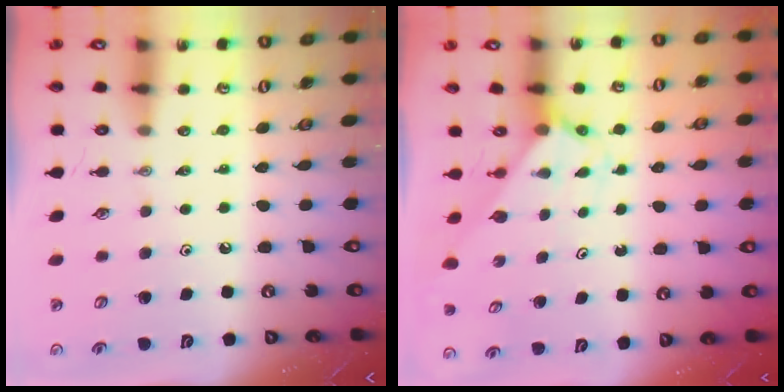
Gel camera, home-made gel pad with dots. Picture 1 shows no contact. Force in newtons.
{"total": 1.9, "press": 1.9, "slide": 0.1}